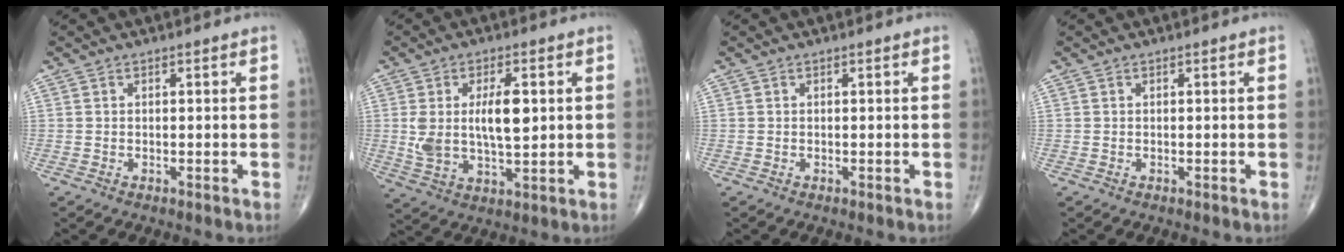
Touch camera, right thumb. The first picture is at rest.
{"total": 10.7, "force": [1.6, 4.8, 9.4], "torque": [-0.174, -0.004, 0.035]}
{"total": 0.0}
{"total": 0.0}